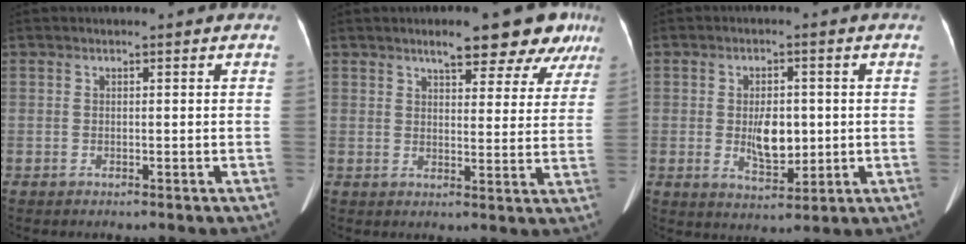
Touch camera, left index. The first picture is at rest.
{"total": 11.5, "force": [8.5, 3.6, 6.8], "torque": [-0.065, -0.011, 0.092]}
{"total": 5.8, "force": [-0.7, 3.0, 4.9], "torque": [-0.083, -0.022, -0.006]}